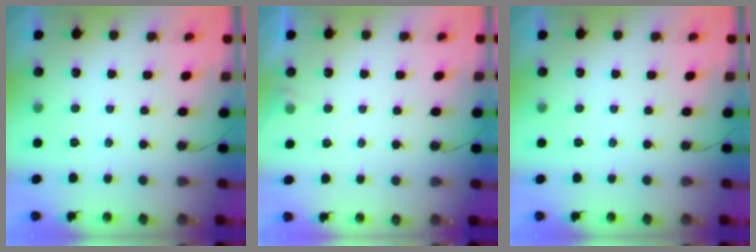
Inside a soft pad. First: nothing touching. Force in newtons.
{"total": 4.7, "press": 4.6, "slide": 0.7}
{"total": 0.0}